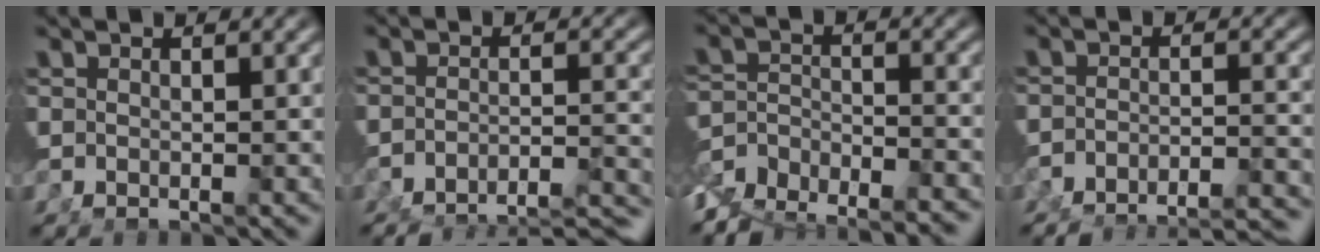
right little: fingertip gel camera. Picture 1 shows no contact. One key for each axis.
{"total": 12.1, "fx": -11.3, "fy": 3.3, "fz": 2.8, "tx": -0.019, "ty": -0.026, "tz": -0.170}
{"total": 8.0, "fx": -5.4, "fy": 4.5, "fz": 3.9, "tx": -0.065, "ty": -0.029, "tz": -0.085}
{"total": 10.8, "fx": -10.4, "fy": 2.1, "fz": 1.8, "tx": -0.003, "ty": -0.024, "tz": -0.158}